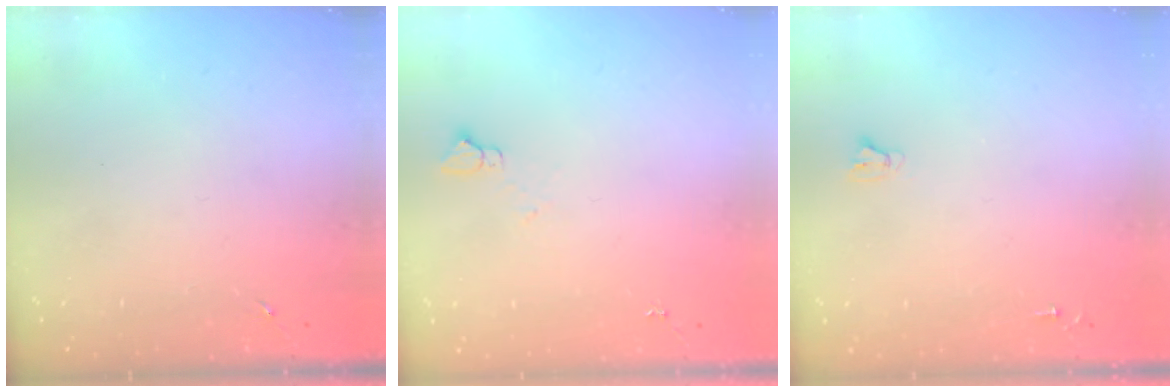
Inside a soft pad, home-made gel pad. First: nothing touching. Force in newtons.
{"total": 3.1, "press": 3.1, "slide": 0.3}
{"total": 2.0, "press": 2.0, "slide": 0.2}